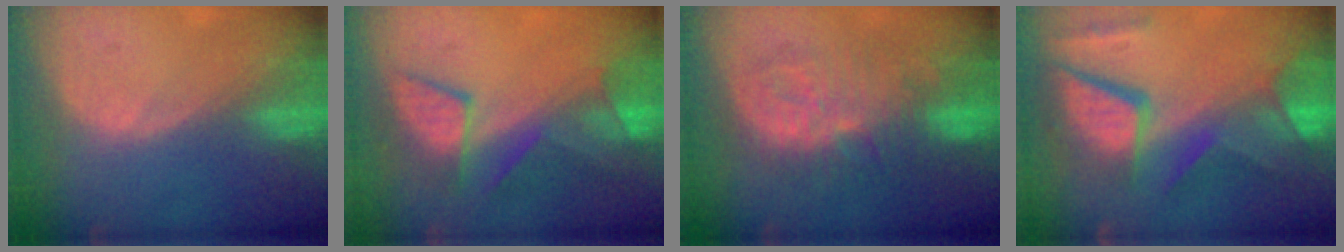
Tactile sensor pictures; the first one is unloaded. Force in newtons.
{"total": 7.6, "press": 7.5, "slide": 1.1}
{"total": 9.6, "press": 9.6, "slide": 0.2}
{"total": 12.1, "press": 9.9, "slide": 7.0}